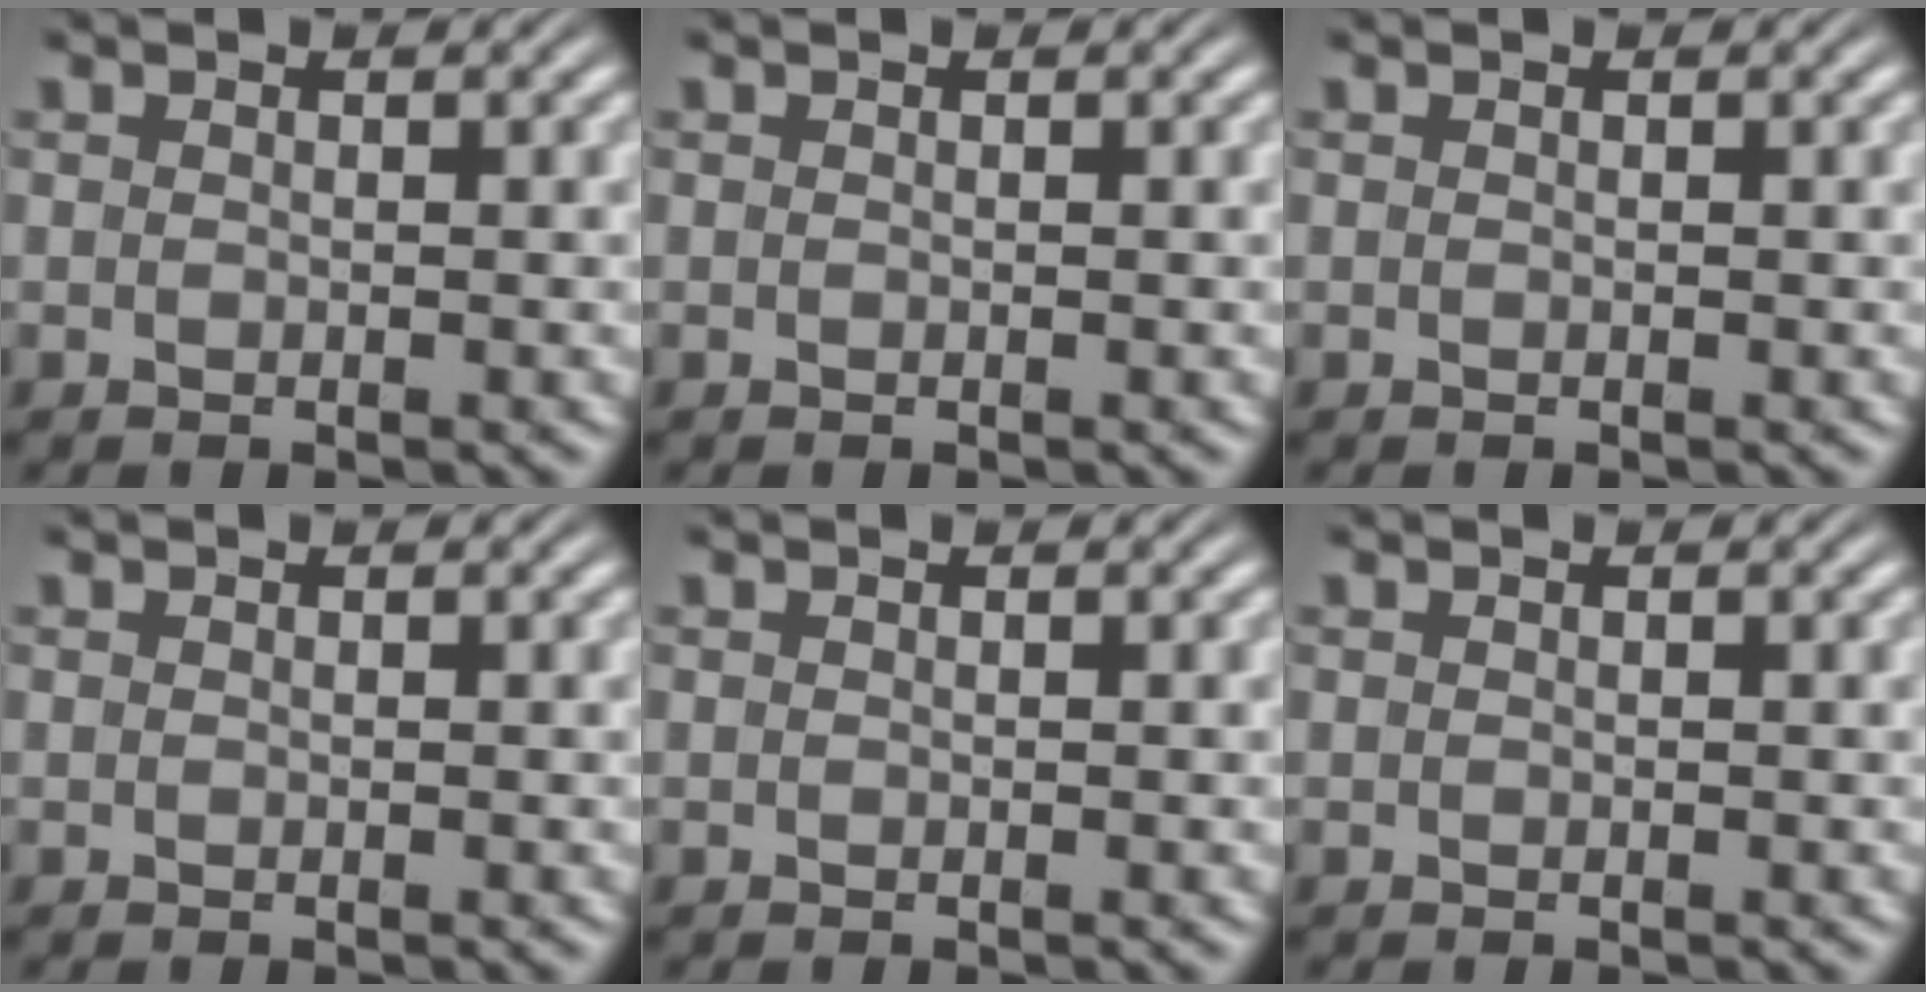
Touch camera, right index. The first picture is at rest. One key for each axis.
{"total": 0.0}
{"total": 0.0}
{"total": 0.0}
{"total": 0.0}
{"total": 0.0}